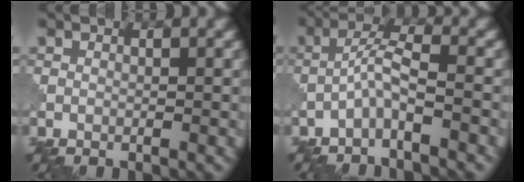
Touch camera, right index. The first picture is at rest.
{"total": 2.9, "force": [-1.6, 0.3, 2.4], "torque": [-0.049, 0.014, -0.041]}